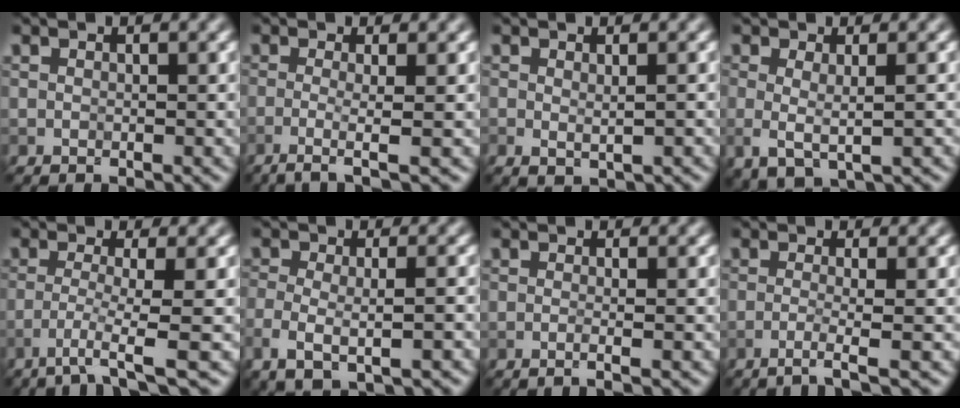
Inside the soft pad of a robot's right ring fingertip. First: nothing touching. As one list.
[{"total": 3.3, "force": [-1.0, 0.8, 3.0], "torque": [-0.044, -0.004, -0.032]}, {"total": 1.0, "force": [0.2, 0.4, 1.0], "torque": [-0.019, -0.005, 0.006]}, {"total": 2.6, "force": [0.1, 1.1, 2.3], "torque": [-0.047, -0.008, 0.002]}, {"total": 3.5, "force": [-1.5, 0.2, 3.2], "torque": [-0.056, -0.003, -0.043]}, {"total": 4.2, "force": [-1.8, 1.7, 3.3], "torque": [-0.061, -0.006, -0.023]}, {"total": 2.2, "force": [-0.1, 1.1, 1.9], "torque": [-0.006, -0.004, -0.027]}, {"total": 2.4, "force": [-1.0, 0.4, 2.2], "torque": [-0.031, 0.001, -0.037]}]